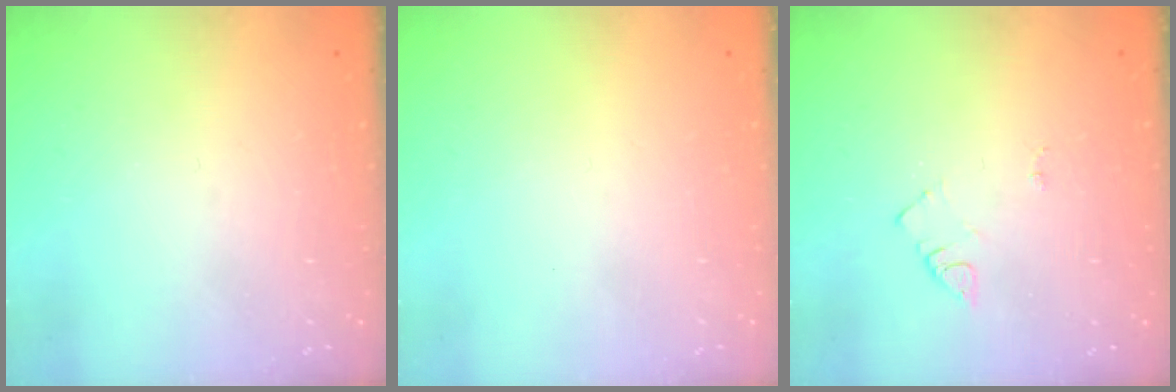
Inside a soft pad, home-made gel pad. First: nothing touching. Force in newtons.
{"total": 1.7, "press": 1.7, "slide": 0.1}
{"total": 3.8, "press": 3.8, "slide": 0.4}